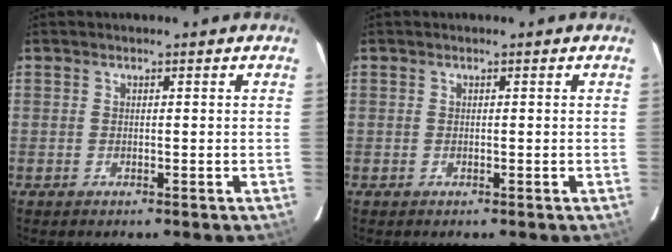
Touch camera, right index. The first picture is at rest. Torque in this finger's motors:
{"motor_torque": [-0.02, -0.02, 0.04, 0.01]}